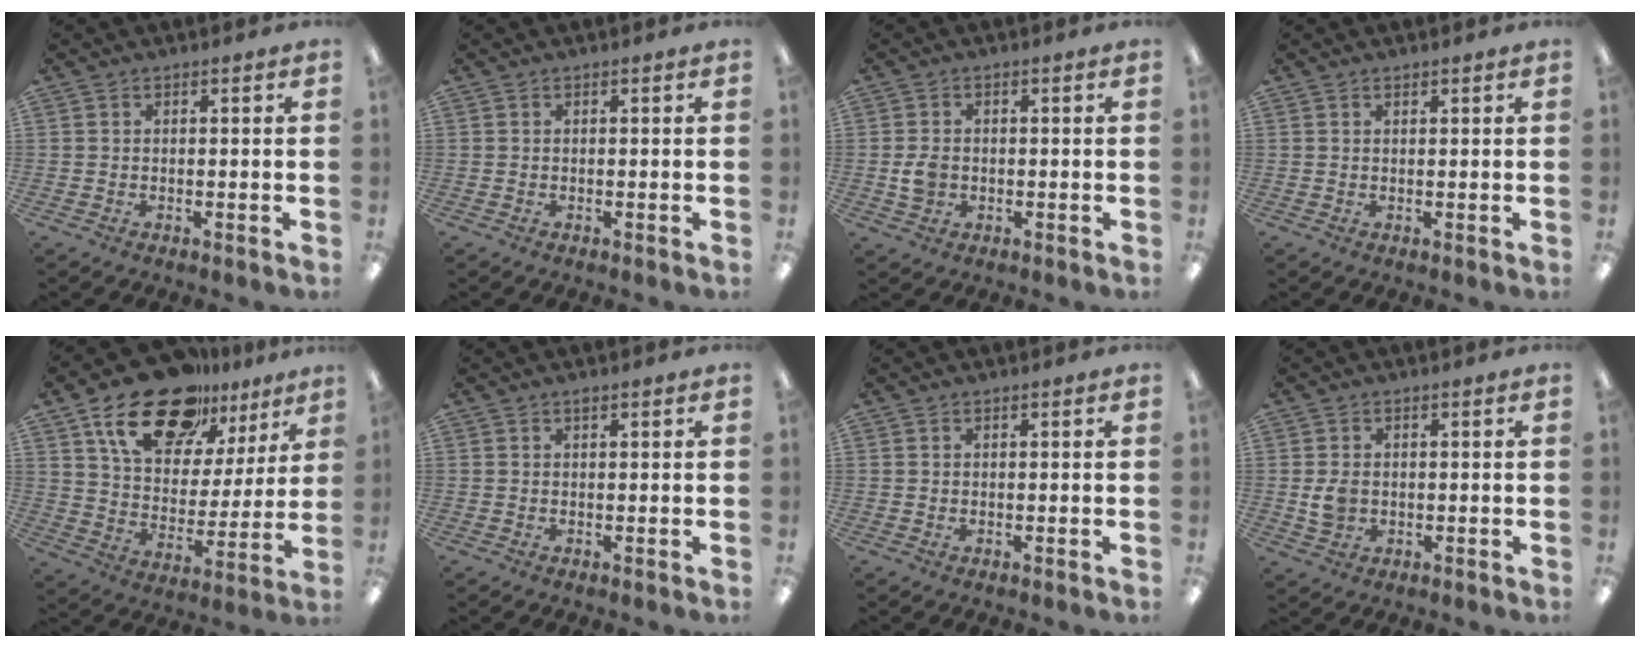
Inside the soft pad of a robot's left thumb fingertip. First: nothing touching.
{"total": 0.0}
{"total": 3.6, "force": [-0.4, 2.8, 2.2], "torque": [-0.039, 0.001, -0.011]}
{"total": 0.6, "force": [0.5, 0.2, 0.2], "torque": [-0.006, 0.001, 0.010]}
{"total": 20.7, "force": [14.2, 10.8, 10.5], "torque": [-0.185, -0.074, 0.251]}
{"total": 0.8, "force": [0.5, 0.2, 0.6], "torque": [-0.014, 0.003, 0.009]}
{"total": 0.0}
{"total": 4.0, "force": [0.3, 3.2, 2.5], "torque": [-0.046, 0.000, 0.004]}